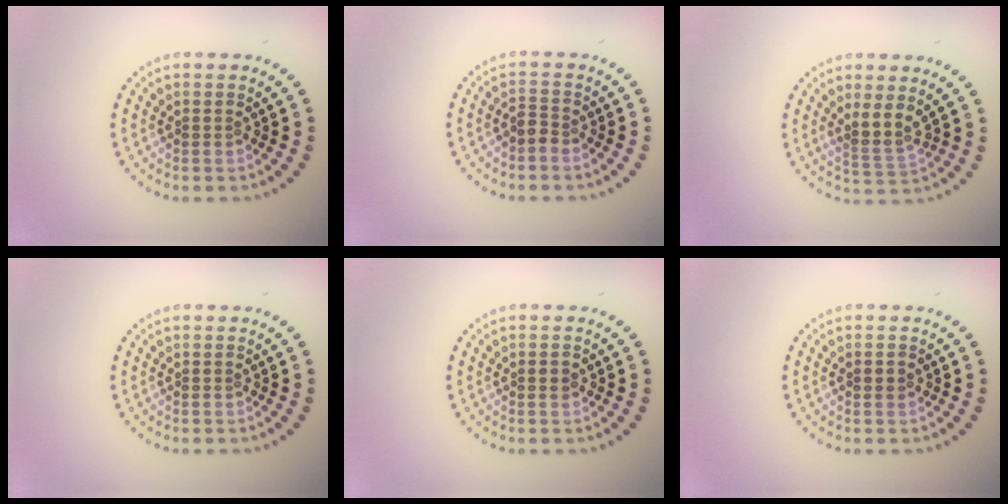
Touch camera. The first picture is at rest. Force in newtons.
{"total": 1.3, "press": 1.0, "slide": 0.8}
{"total": 2.5, "press": 1.9, "slide": 1.6}
{"total": 0.0}
{"total": 0.9, "press": 0.9, "slide": 0.0}
{"total": 1.0, "press": 1.0, "slide": 0.1}